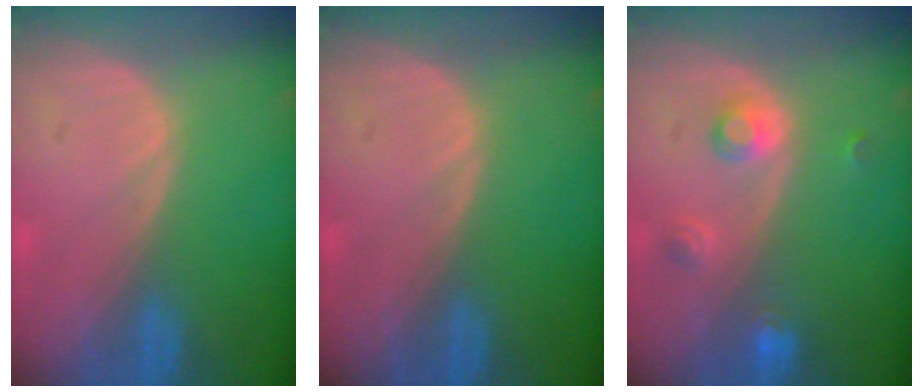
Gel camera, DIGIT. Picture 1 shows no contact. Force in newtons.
{"total": 0.0}
{"total": 3.6, "press": 3.3, "slide": 1.5}